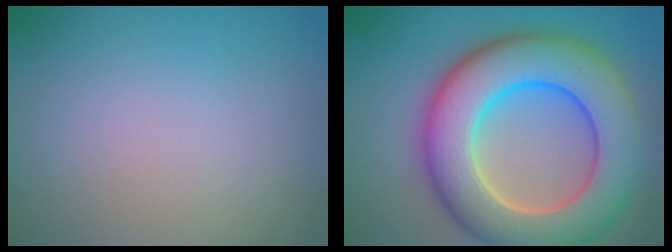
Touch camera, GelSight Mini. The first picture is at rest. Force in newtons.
{"total": 12.0, "press": 12.0, "slide": 0.6}